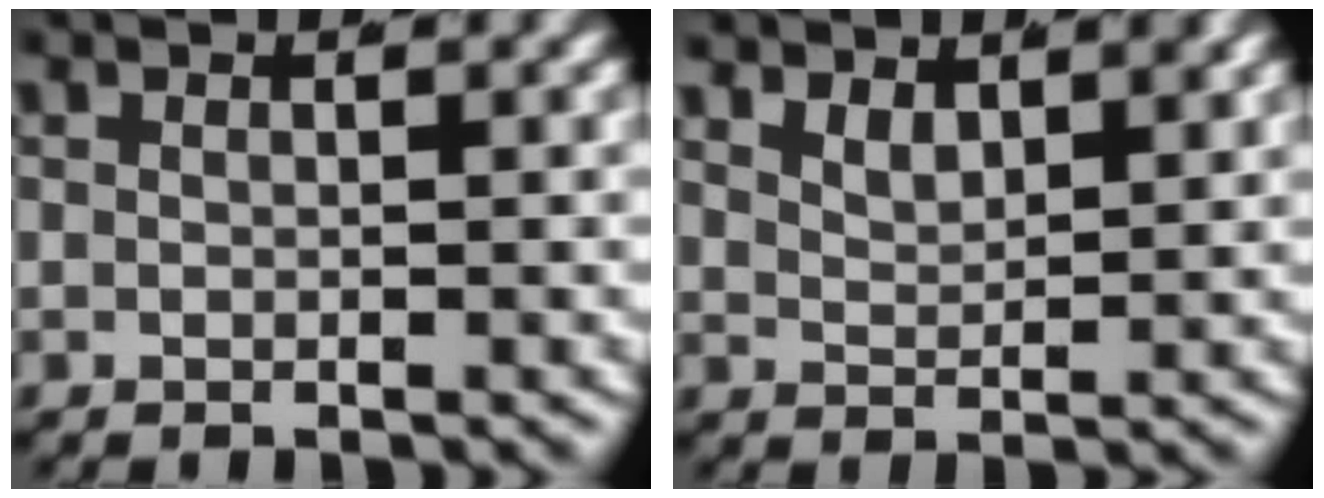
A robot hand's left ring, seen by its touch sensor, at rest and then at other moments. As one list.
[{"total": 2.6, "force": [2.0, 0.9, 1.5], "torque": [-0.037, -0.016, 0.046]}]